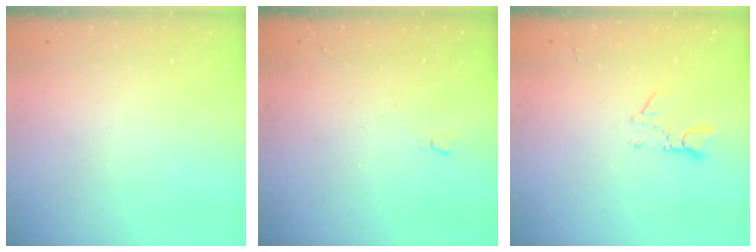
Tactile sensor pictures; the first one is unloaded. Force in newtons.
{"total": 4.3, "press": 4.2, "slide": 0.7}
{"total": 3.0, "press": 2.9, "slide": 0.4}